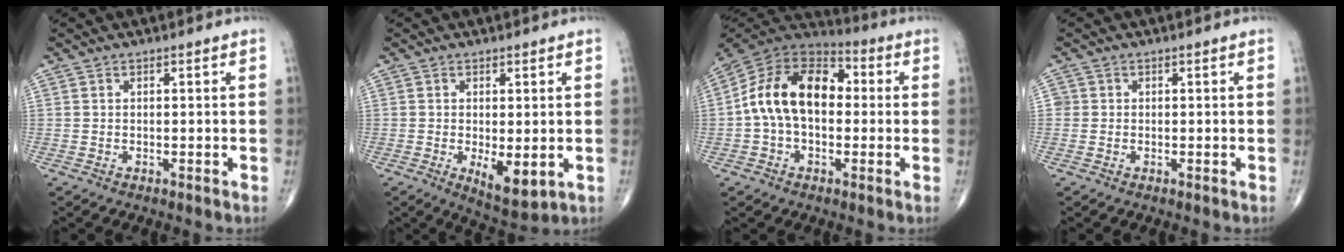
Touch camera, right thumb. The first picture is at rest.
{"total": 6.5, "force": [-1.2, 2.7, 5.8], "torque": [-0.085, -0.021, -0.008]}
{"total": 16.2, "force": [0.6, 10.5, 12.3], "torque": [-0.199, 0.042, -0.003]}
{"total": 1.1, "force": [-0.1, 1.1, 0.2], "torque": [0.005, 0.003, -0.004]}